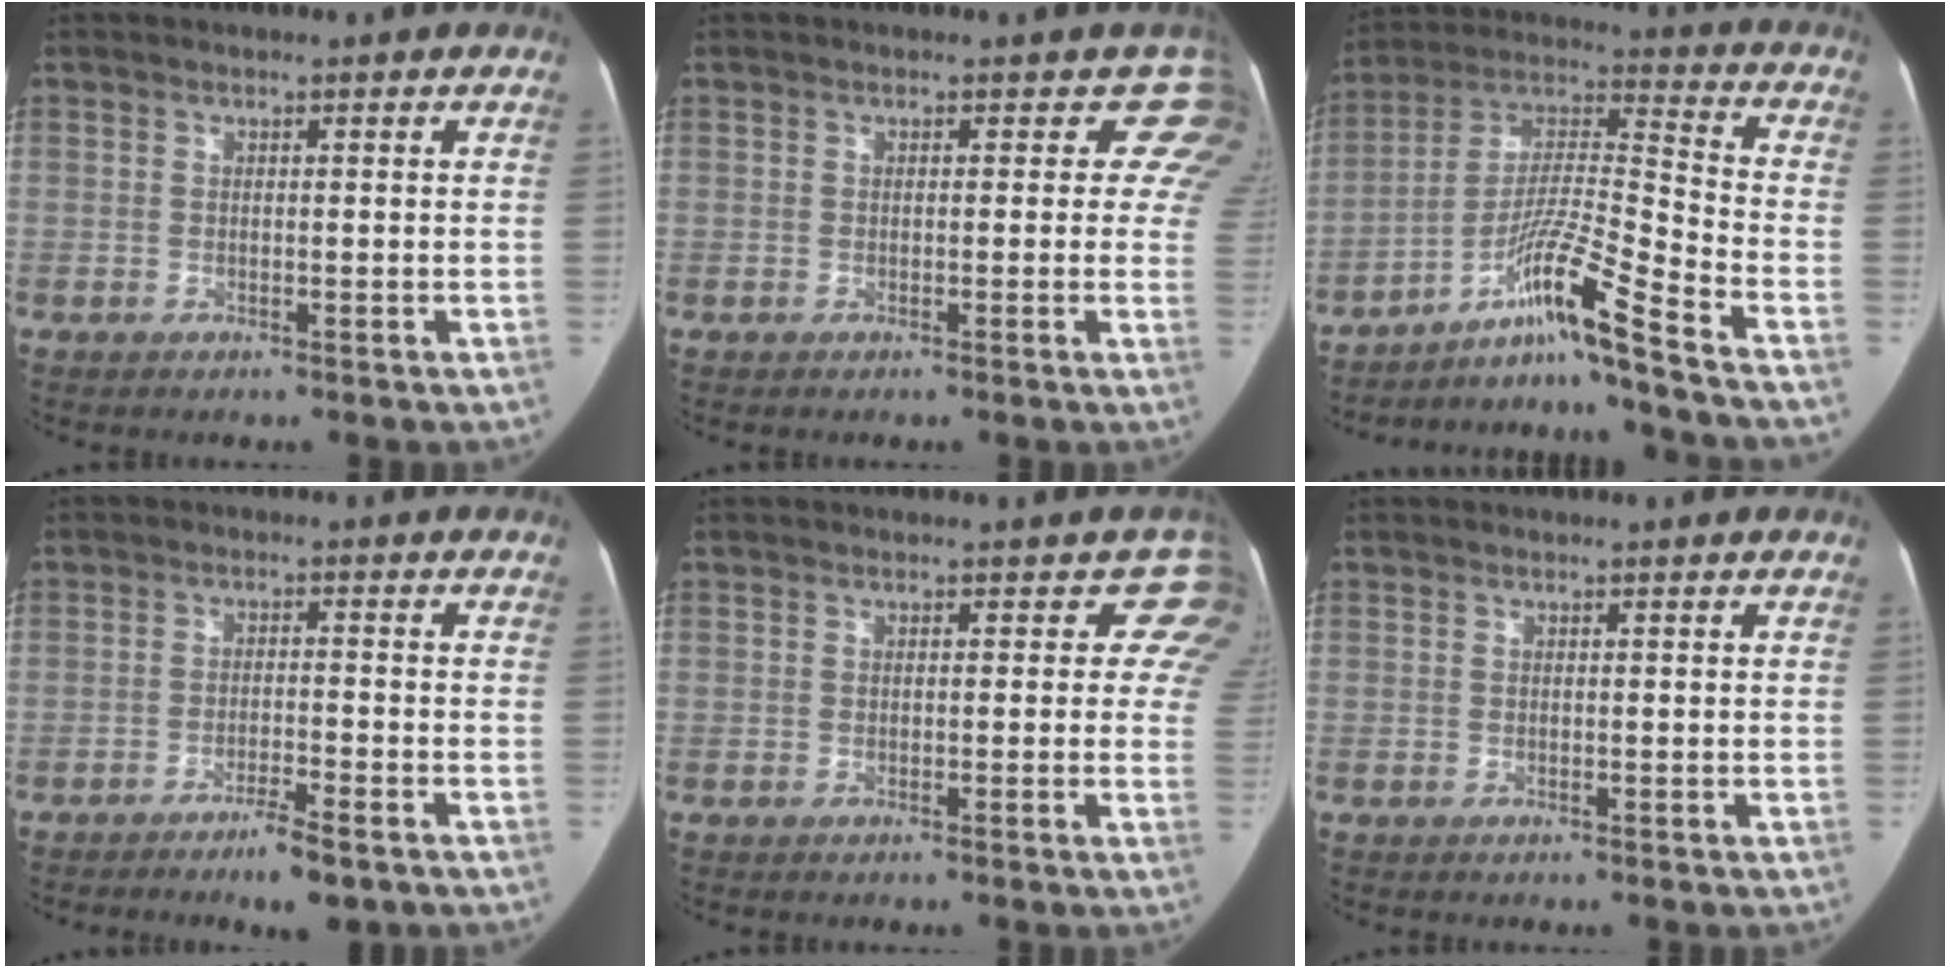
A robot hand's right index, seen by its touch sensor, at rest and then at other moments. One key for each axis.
{"total": 4.8, "fx": 3.2, "fy": 3.4, "fz": 1.4, "tx": 0.016, "ty": -0.003, "tz": 0.004}
{"total": 14.1, "fx": -10.4, "fy": -2.6, "fz": 9.1, "tx": -0.174, "ty": 0.007, "tz": -0.180}
{"total": 5.2, "fx": -3.7, "fy": 0.4, "fz": 3.6, "tx": -0.062, "ty": -0.008, "tz": -0.059}
{"total": 4.1, "fx": 2.3, "fy": 3.0, "fz": 1.6, "tx": 0.012, "ty": -0.002, "tz": -0.002}
{"total": 0.0}